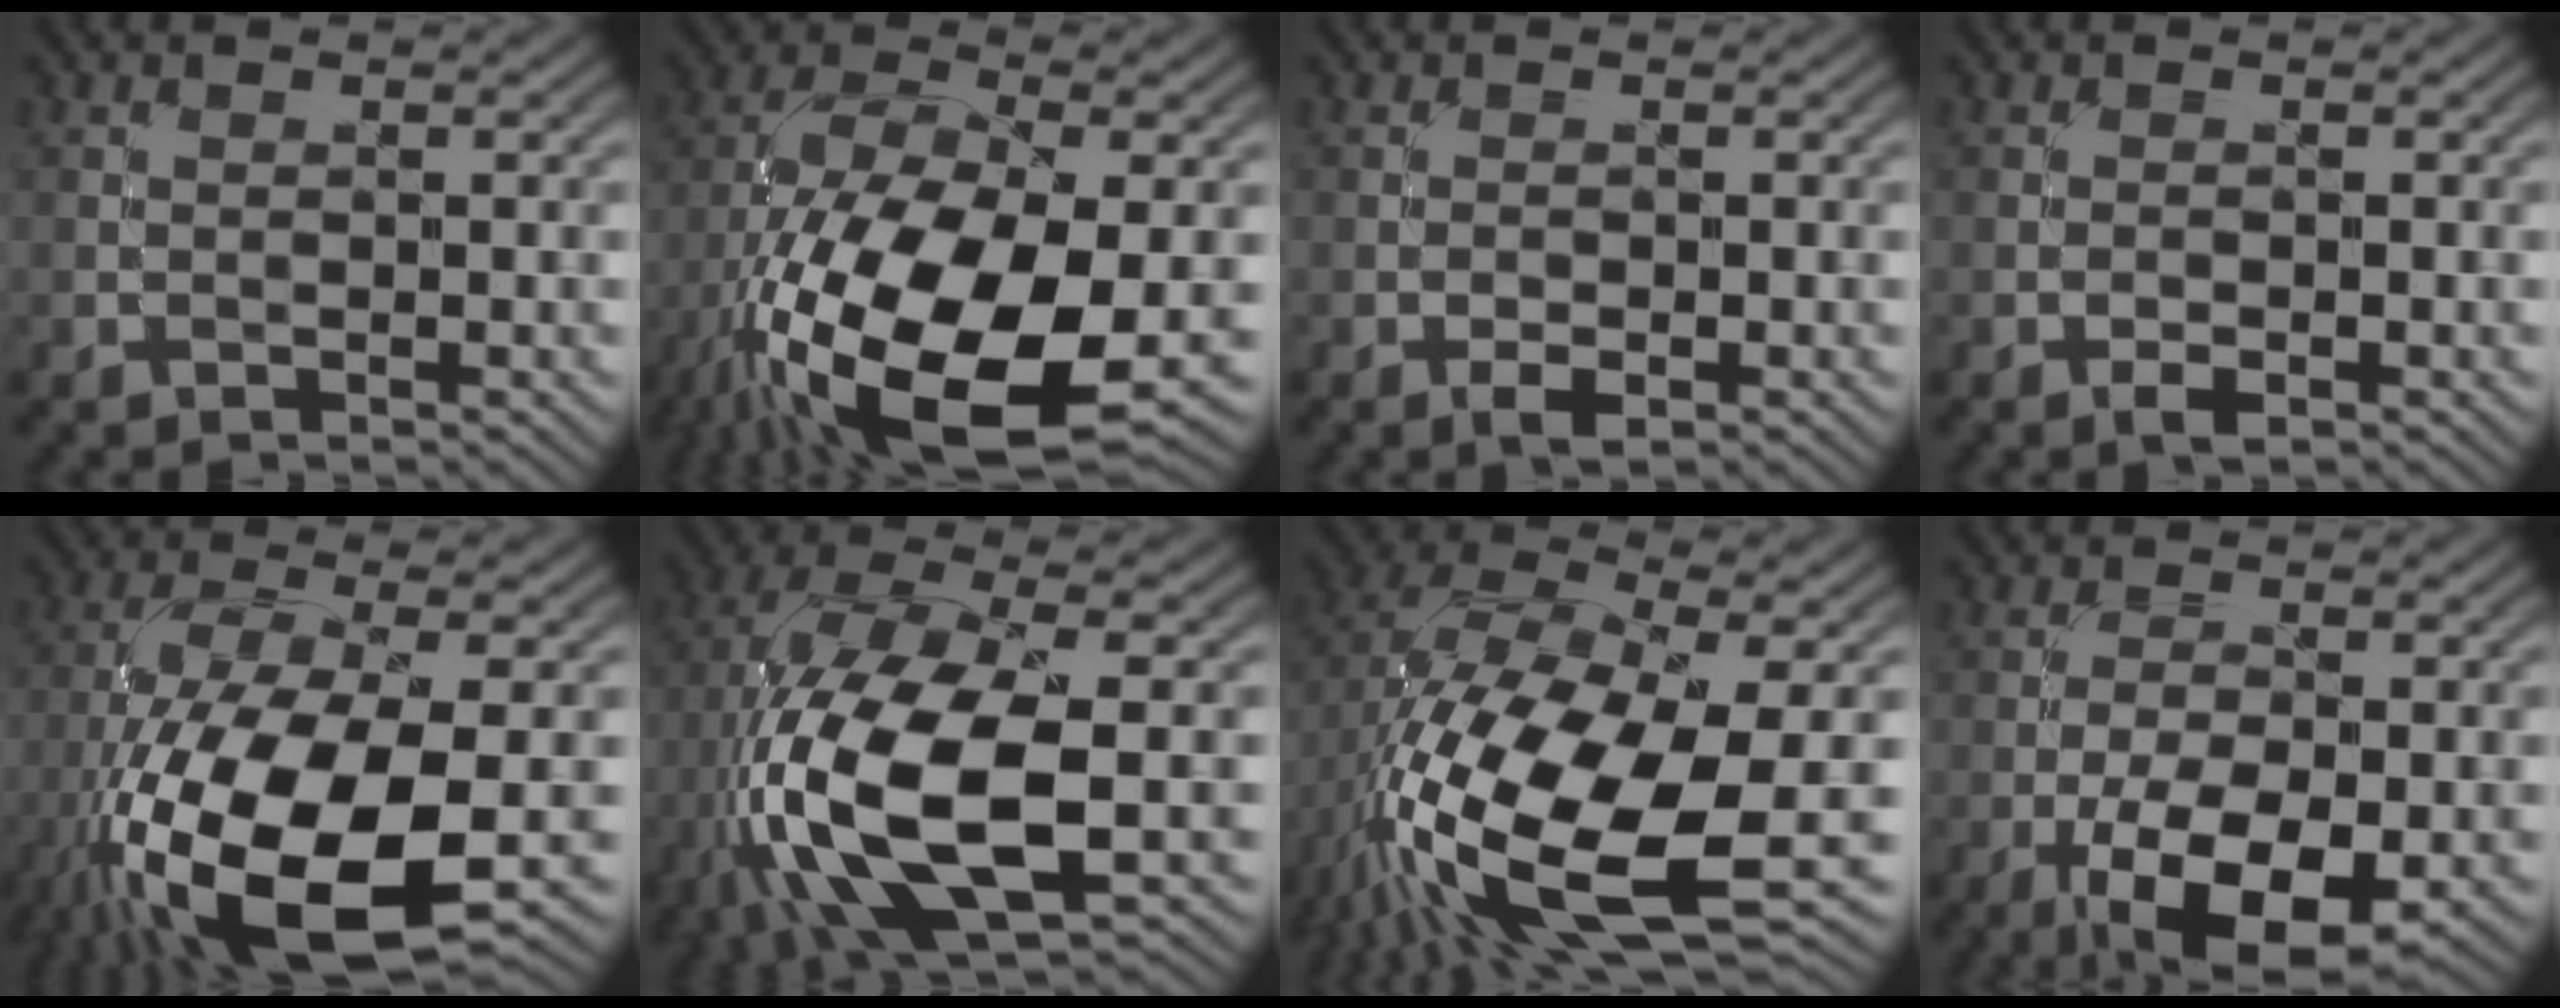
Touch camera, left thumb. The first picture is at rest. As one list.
[{"total": 18.5, "force": [-7.4, 7.8, 15.1], "torque": [-0.315, -0.032, -0.130]}, {"total": 1.6, "force": [-0.8, 0.6, 1.2], "torque": [-0.019, 0.000, -0.017]}, {"total": 1.2, "force": [-0.7, 0.4, 0.8], "torque": [-0.013, 0.000, -0.014]}, {"total": 17.0, "force": [-6.8, 6.3, 14.3], "torque": [-0.307, -0.032, -0.122]}, {"total": 15.8, "force": [-4.0, 6.6, 13.8], "torque": [-0.316, -0.010, -0.071]}, {"total": 17.7, "force": [-5.2, 7.9, 15.0], "torque": [-0.321, -0.027, -0.089]}, {"total": 10.2, "force": [-4.5, 4.1, 8.1], "torque": [-0.149, -0.015, -0.075]}]